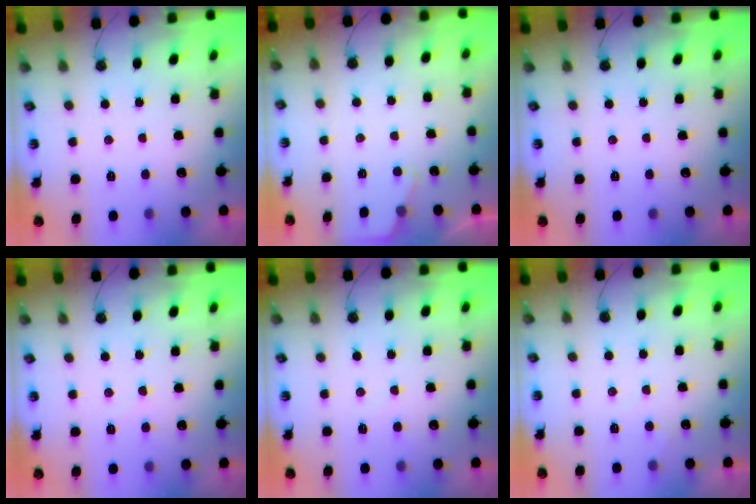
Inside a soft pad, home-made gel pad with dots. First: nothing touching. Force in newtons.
{"total": 2.3, "press": 2.3, "slide": 0.3}
{"total": 0.0}
{"total": 4.6, "press": 4.5, "slide": 0.6}
{"total": 2.8, "press": 2.8, "slide": 0.3}
{"total": 2.2, "press": 2.2, "slide": 0.3}